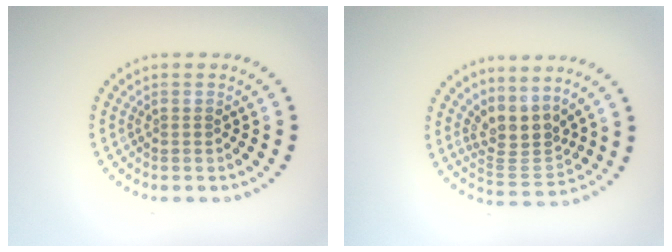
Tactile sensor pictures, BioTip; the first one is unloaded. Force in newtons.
{"total": 3.5, "press": 2.6, "slide": 2.3}